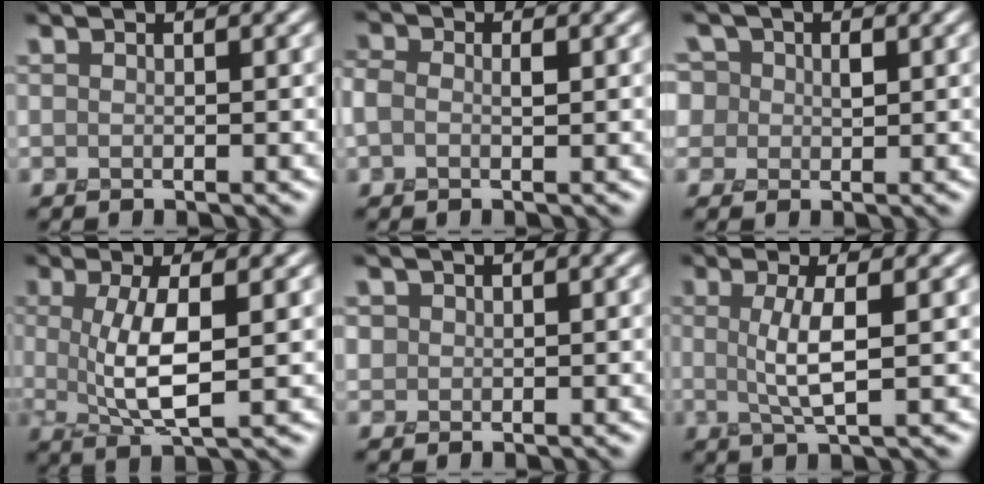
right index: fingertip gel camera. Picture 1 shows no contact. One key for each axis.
{"total": 1.3, "fx": -0.3, "fy": 1.0, "fz": 0.8, "tx": -0.019, "ty": 0.001, "tz": -0.007}
{"total": 3.9, "fx": 1.5, "fy": 3.2, "fz": 1.5, "tx": -0.021, "ty": 0.009, "tz": 0.011}
{"total": 4.8, "fx": 0.2, "fy": 1.2, "fz": 4.6, "tx": -0.093, "ty": -0.004, "tz": 0.008}
{"total": 0.7, "fx": 0.1, "fy": 0.6, "fz": -0.3, "tx": 0.007, "ty": -0.003, "tz": 0.009}
{"total": 3.2, "fx": 0.1, "fy": 0.7, "fz": 3.2, "tx": -0.061, "ty": -0.006, "tz": 0.006}